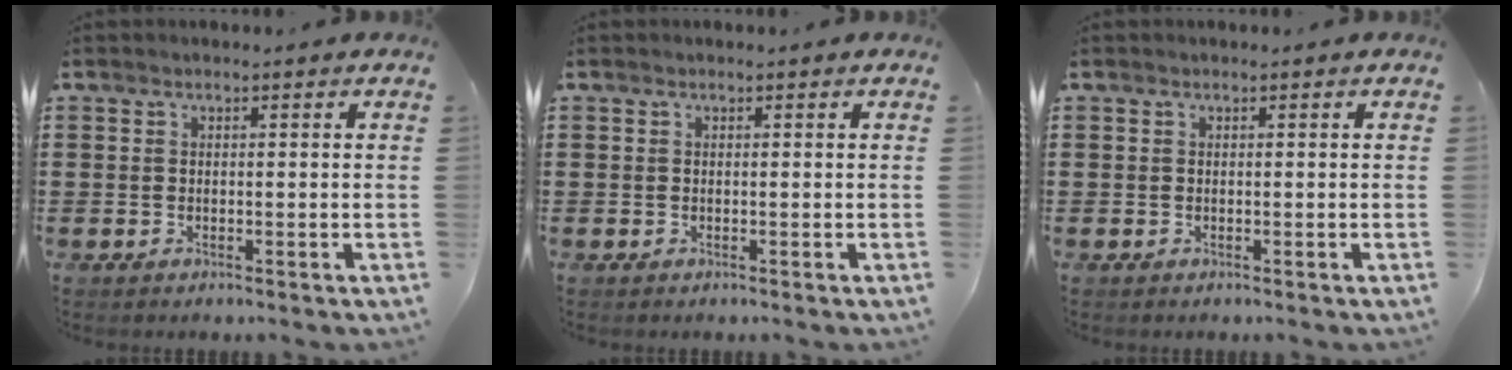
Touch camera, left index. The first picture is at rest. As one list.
[{"total": 0.0}, {"total": 0.0}]